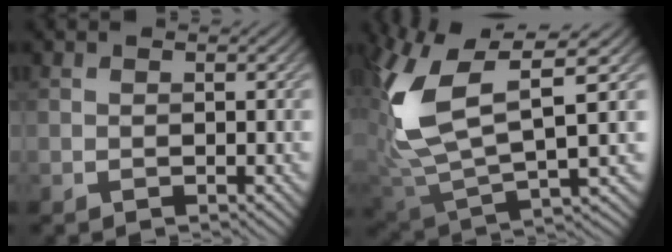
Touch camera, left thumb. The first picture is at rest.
{"total": 12.9, "force": [4.0, 5.3, 11.0], "torque": [-0.258, -0.006, 0.086]}